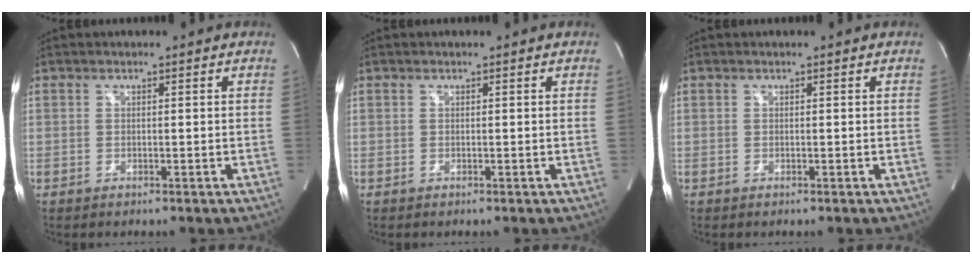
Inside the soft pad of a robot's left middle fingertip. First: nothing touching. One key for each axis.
{"total": 0.0}
{"total": 0.0}